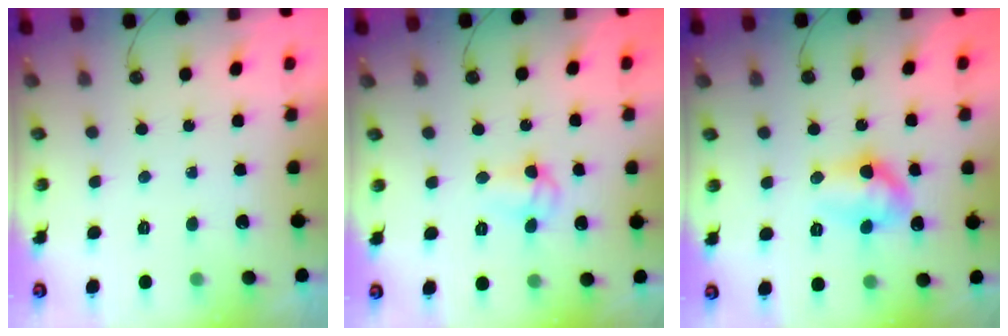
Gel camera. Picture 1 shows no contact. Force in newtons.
{"total": 6.4, "press": 5.3, "slide": 3.6}
{"total": 10.8, "press": 10.7, "slide": 1.1}